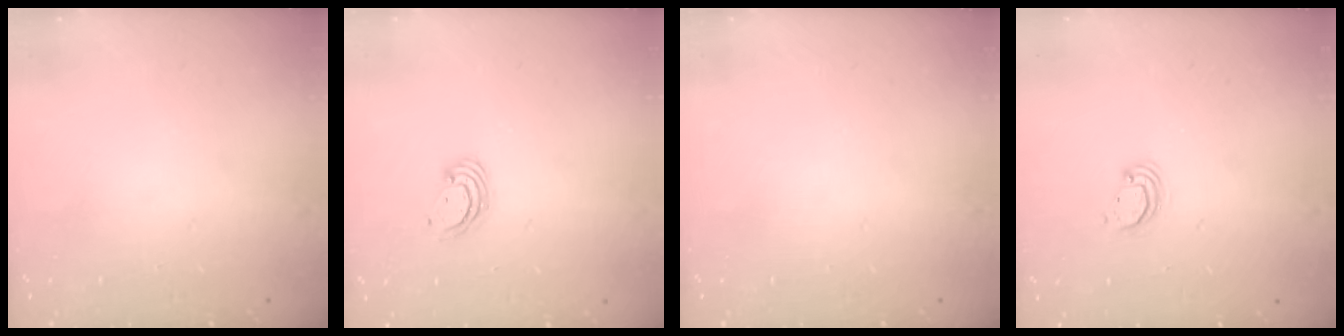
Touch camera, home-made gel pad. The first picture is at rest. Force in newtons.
{"total": 3.3, "press": 3.3, "slide": 0.2}
{"total": 0.0}
{"total": 3.2, "press": 3.2, "slide": 0.2}